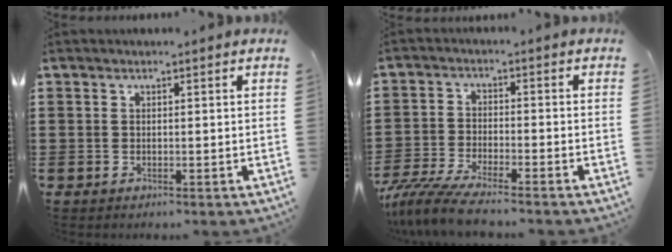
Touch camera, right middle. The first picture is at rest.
{"total": 6.2, "force": [-5.6, -0.1, 2.7], "torque": [-0.074, -0.020, -0.114]}